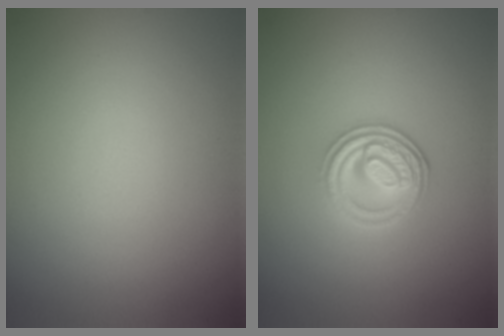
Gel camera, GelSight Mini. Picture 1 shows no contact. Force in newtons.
{"total": 3.5, "press": 3.0, "slide": 1.8}